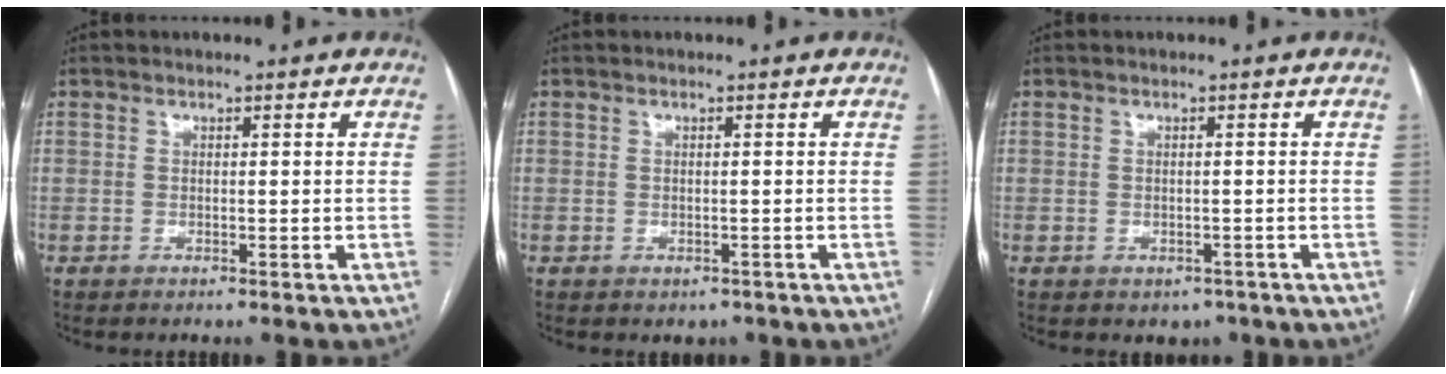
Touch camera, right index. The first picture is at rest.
{"total": 1.5, "force": [-0.8, 1.2, 0.4], "torque": [-0.004, 0.002, -0.003]}
{"total": 2.2, "force": [-1.2, 1.7, 0.7], "torque": [-0.004, 0.003, -0.008]}